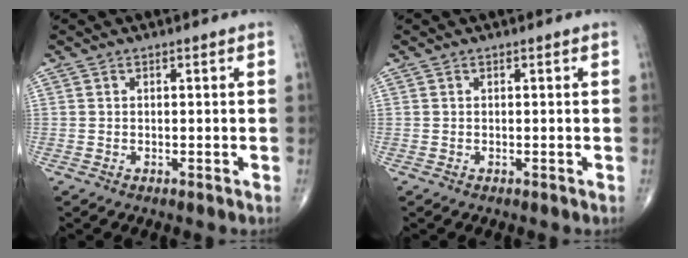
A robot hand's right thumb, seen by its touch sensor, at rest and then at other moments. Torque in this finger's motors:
{"motor_torque": [0.00, 0.00, 0.03, 0.03, 0.01]}